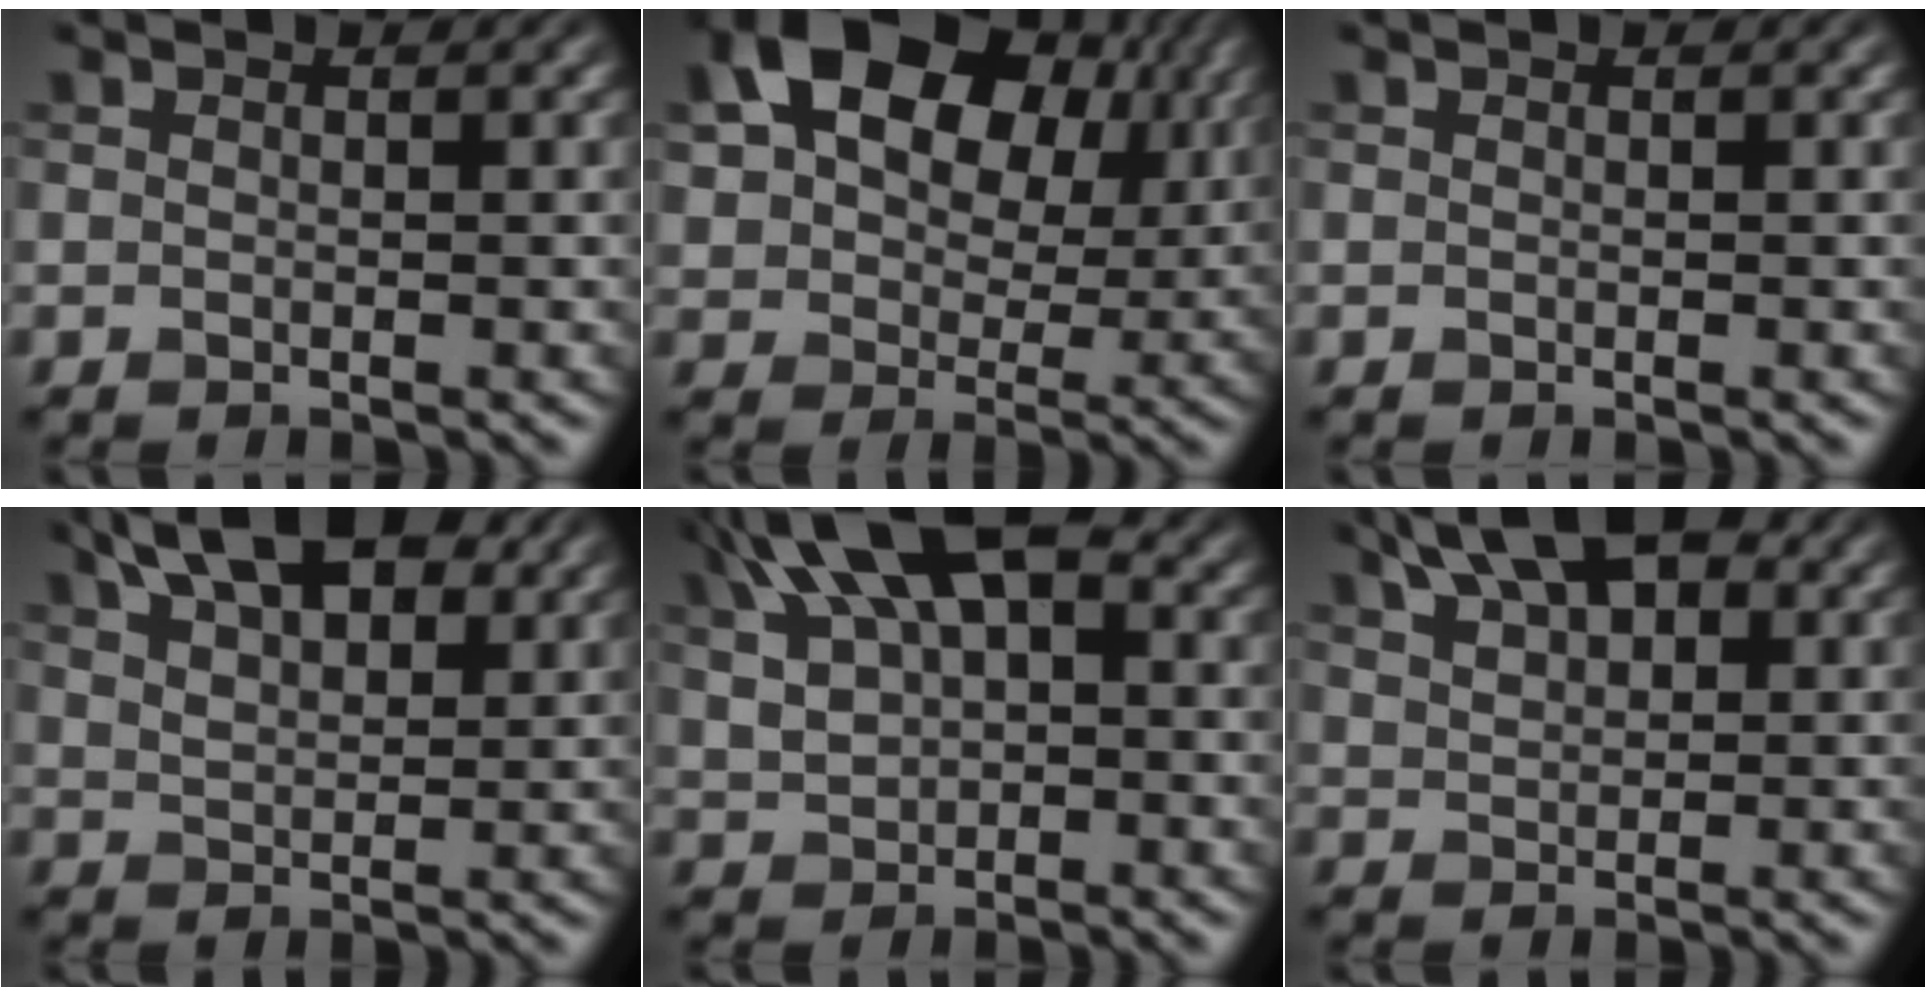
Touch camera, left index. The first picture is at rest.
{"total": 17.9, "force": [7.6, 11.6, 11.3], "torque": [-0.196, 0.042, 0.127]}
{"total": 0.0}
{"total": 8.4, "force": [5.0, 4.0, 5.5], "torque": [-0.097, 0.025, 0.076]}
{"total": 10.5, "force": [4.1, 5.6, 7.8], "torque": [-0.146, 0.028, 0.063]}
{"total": 6.8, "force": [4.0, 3.3, 4.3], "torque": [-0.075, 0.029, 0.055]}